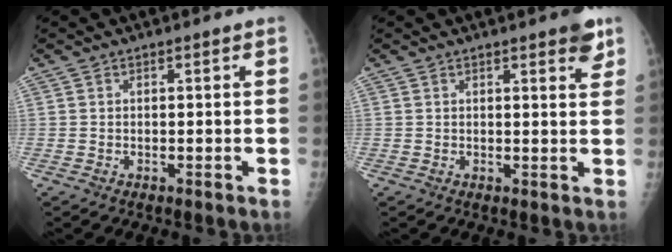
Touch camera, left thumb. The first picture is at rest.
{"total": 4.0, "force": [2.5, 1.0, 2.9], "torque": [-0.027, -0.012, 0.028]}